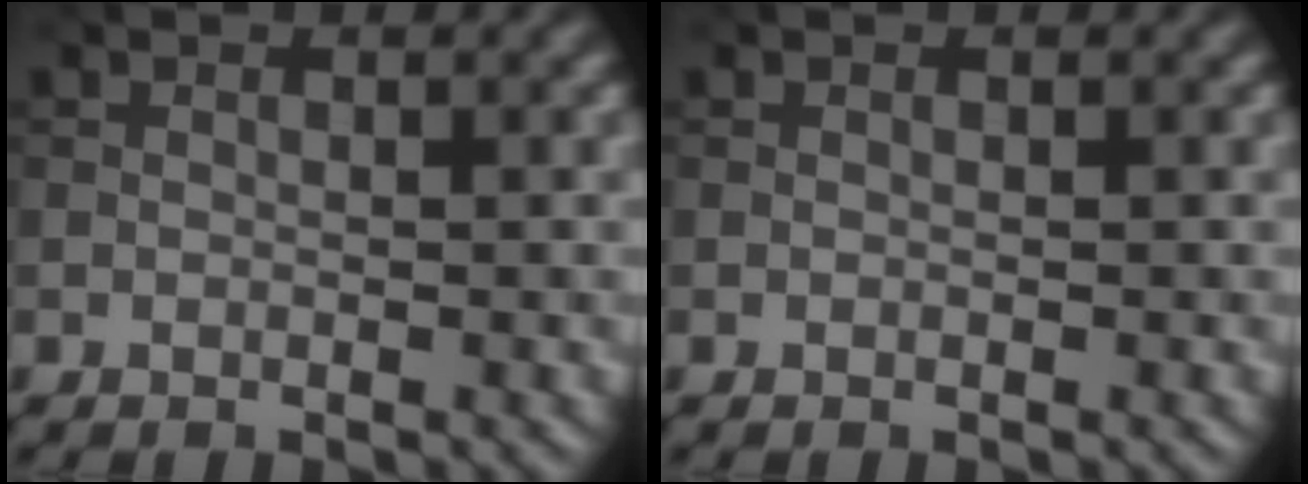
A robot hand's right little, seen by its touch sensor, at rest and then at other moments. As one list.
[{"total": 0.0}]